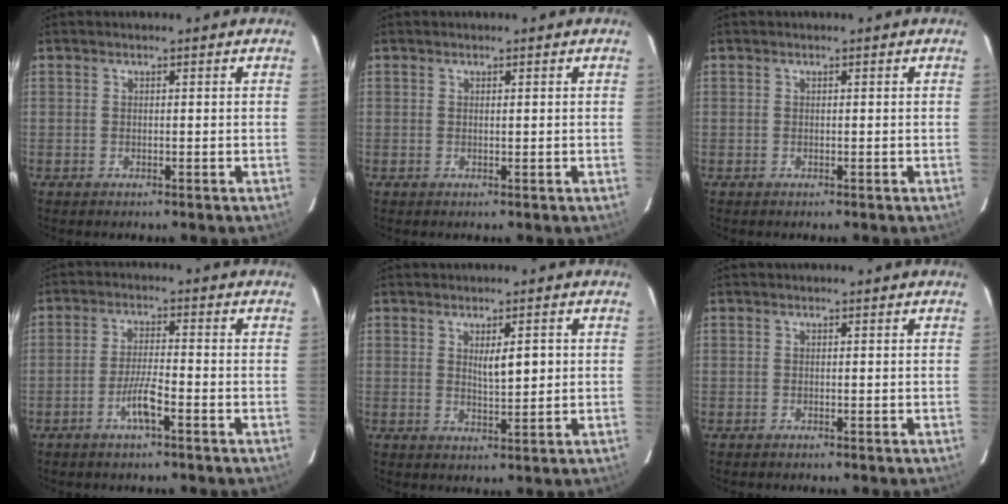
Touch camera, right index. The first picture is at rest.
{"total": 0.0}
{"total": 0.0}
{"total": 4.6, "force": [-2.3, 0.3, 4.0], "torque": [-0.078, -0.002, -0.046]}
{"total": 3.9, "force": [0.9, 0.9, 3.6], "torque": [-0.059, -0.005, 0.018]}
{"total": 0.0}